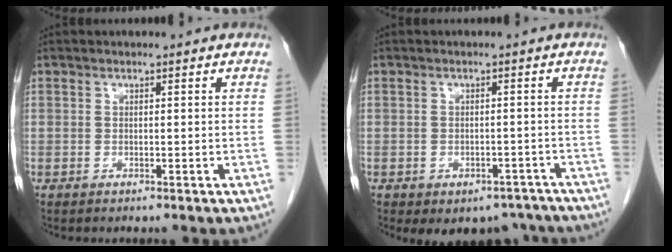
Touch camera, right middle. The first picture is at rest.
{"total": 8.2, "force": [-6.4, 4.7, 1.9], "torque": [-0.007, 0.013, -0.073]}